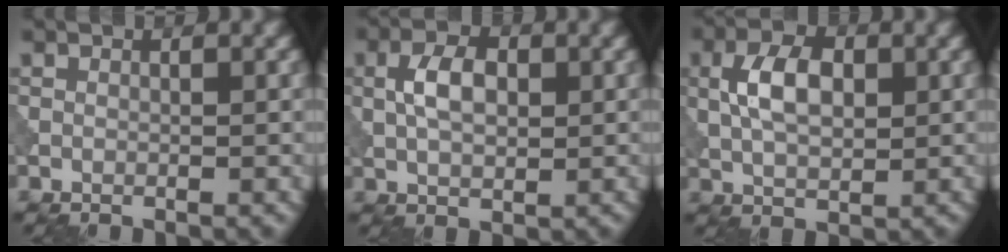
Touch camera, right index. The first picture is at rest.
{"total": 3.9, "force": [0.4, 2.4, 3.1], "torque": [-0.063, 0.004, 0.006]}
{"total": 5.1, "force": [0.7, 3.0, 4.0], "torque": [-0.080, 0.006, 0.012]}